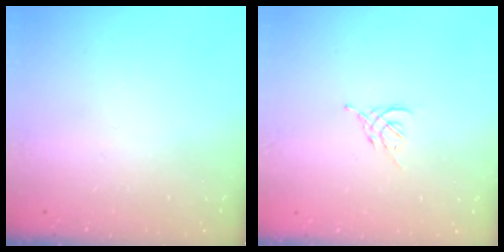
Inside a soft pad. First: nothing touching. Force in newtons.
{"total": 2.6, "press": 2.5, "slide": 0.7}